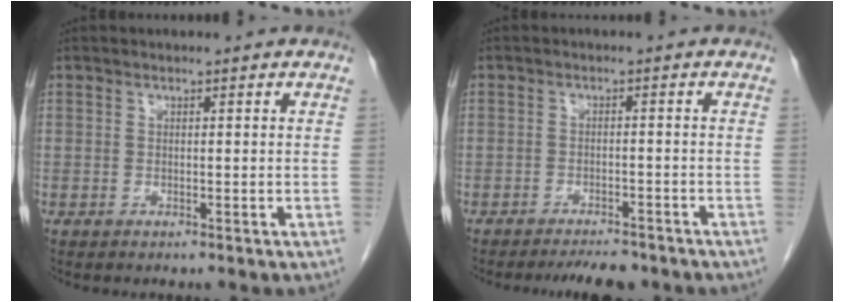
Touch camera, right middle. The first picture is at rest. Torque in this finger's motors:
{"motor_torque": [0.03, -0.02, 0.01, 0.03]}